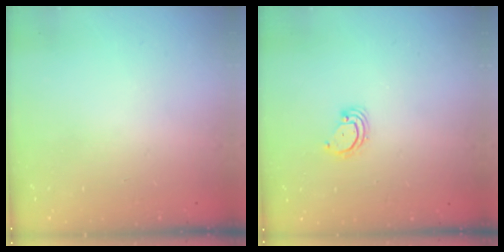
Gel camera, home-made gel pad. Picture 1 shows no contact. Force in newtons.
{"total": 2.8, "press": 2.8, "slide": 0.2}